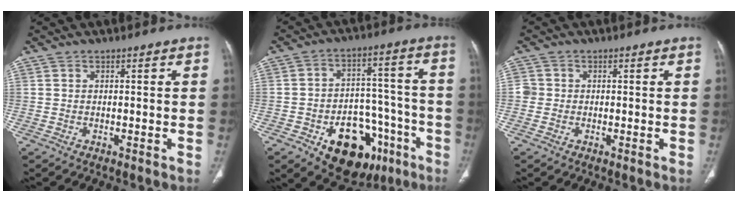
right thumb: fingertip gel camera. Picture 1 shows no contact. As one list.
[{"total": 19.2, "force": [-9.5, 11.9, 11.6], "torque": [-0.120, 0.071, -0.126]}, {"total": 1.8, "force": [-0.1, 1.8, 0.4], "torque": [0.005, 0.006, -0.003]}]